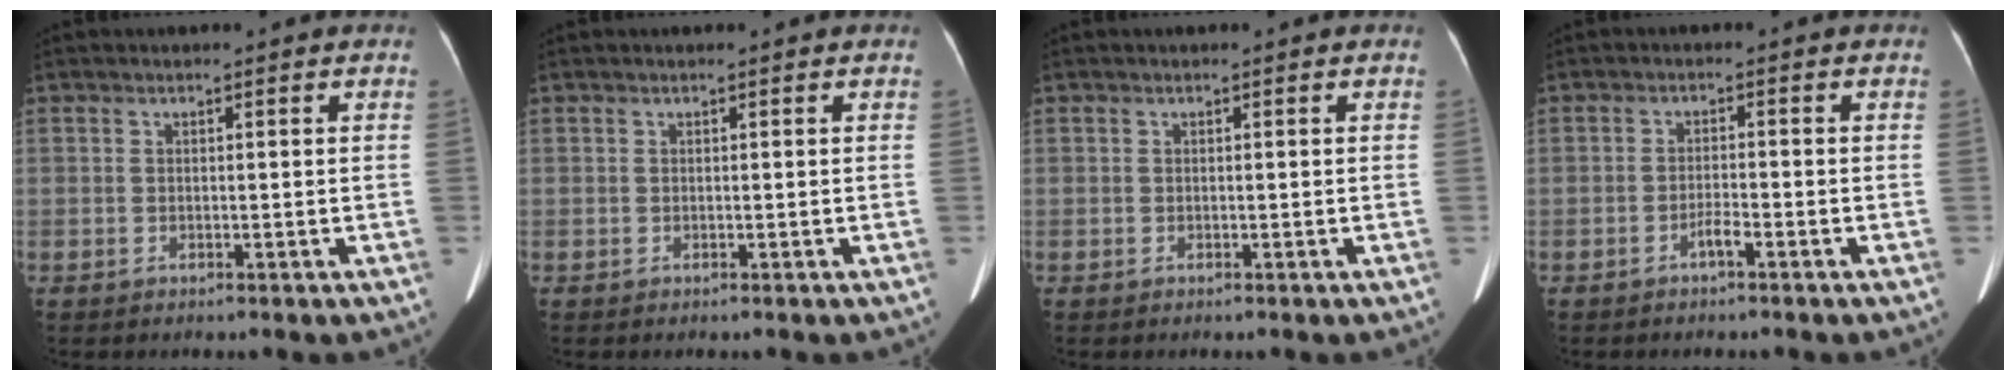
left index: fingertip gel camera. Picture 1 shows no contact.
{"total": 0.0}
{"total": 0.0}
{"total": 1.8, "force": [-1.3, 0.1, 1.2], "torque": [-0.023, 0.001, -0.026]}